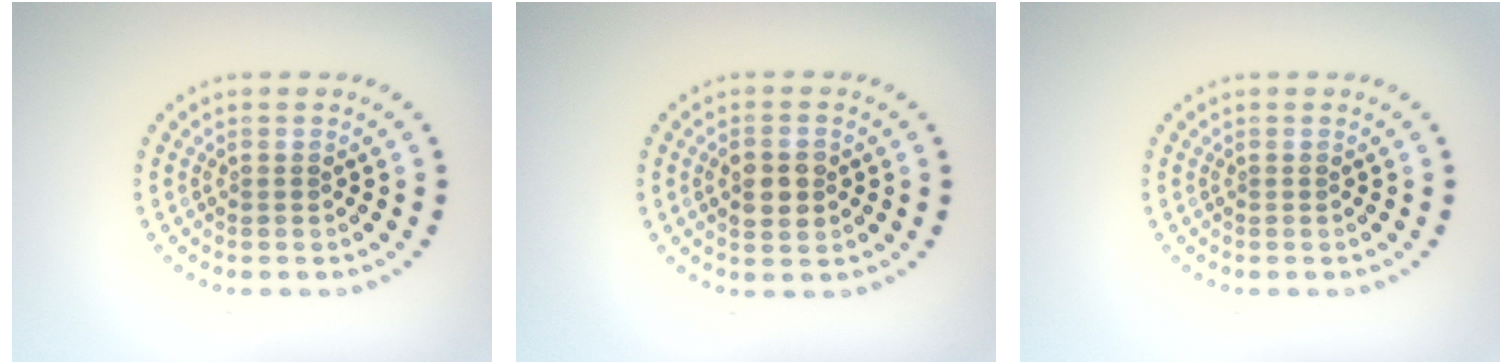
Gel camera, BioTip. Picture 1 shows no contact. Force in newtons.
{"total": 2.9, "press": 2.9, "slide": 0.2}
{"total": 0.0}